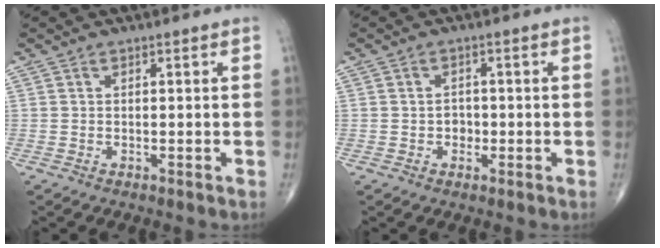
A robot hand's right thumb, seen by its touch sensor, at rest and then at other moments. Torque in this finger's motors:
{"motor_torque": [-0.26, 0.03, 0.14, 0.13, -0.01]}